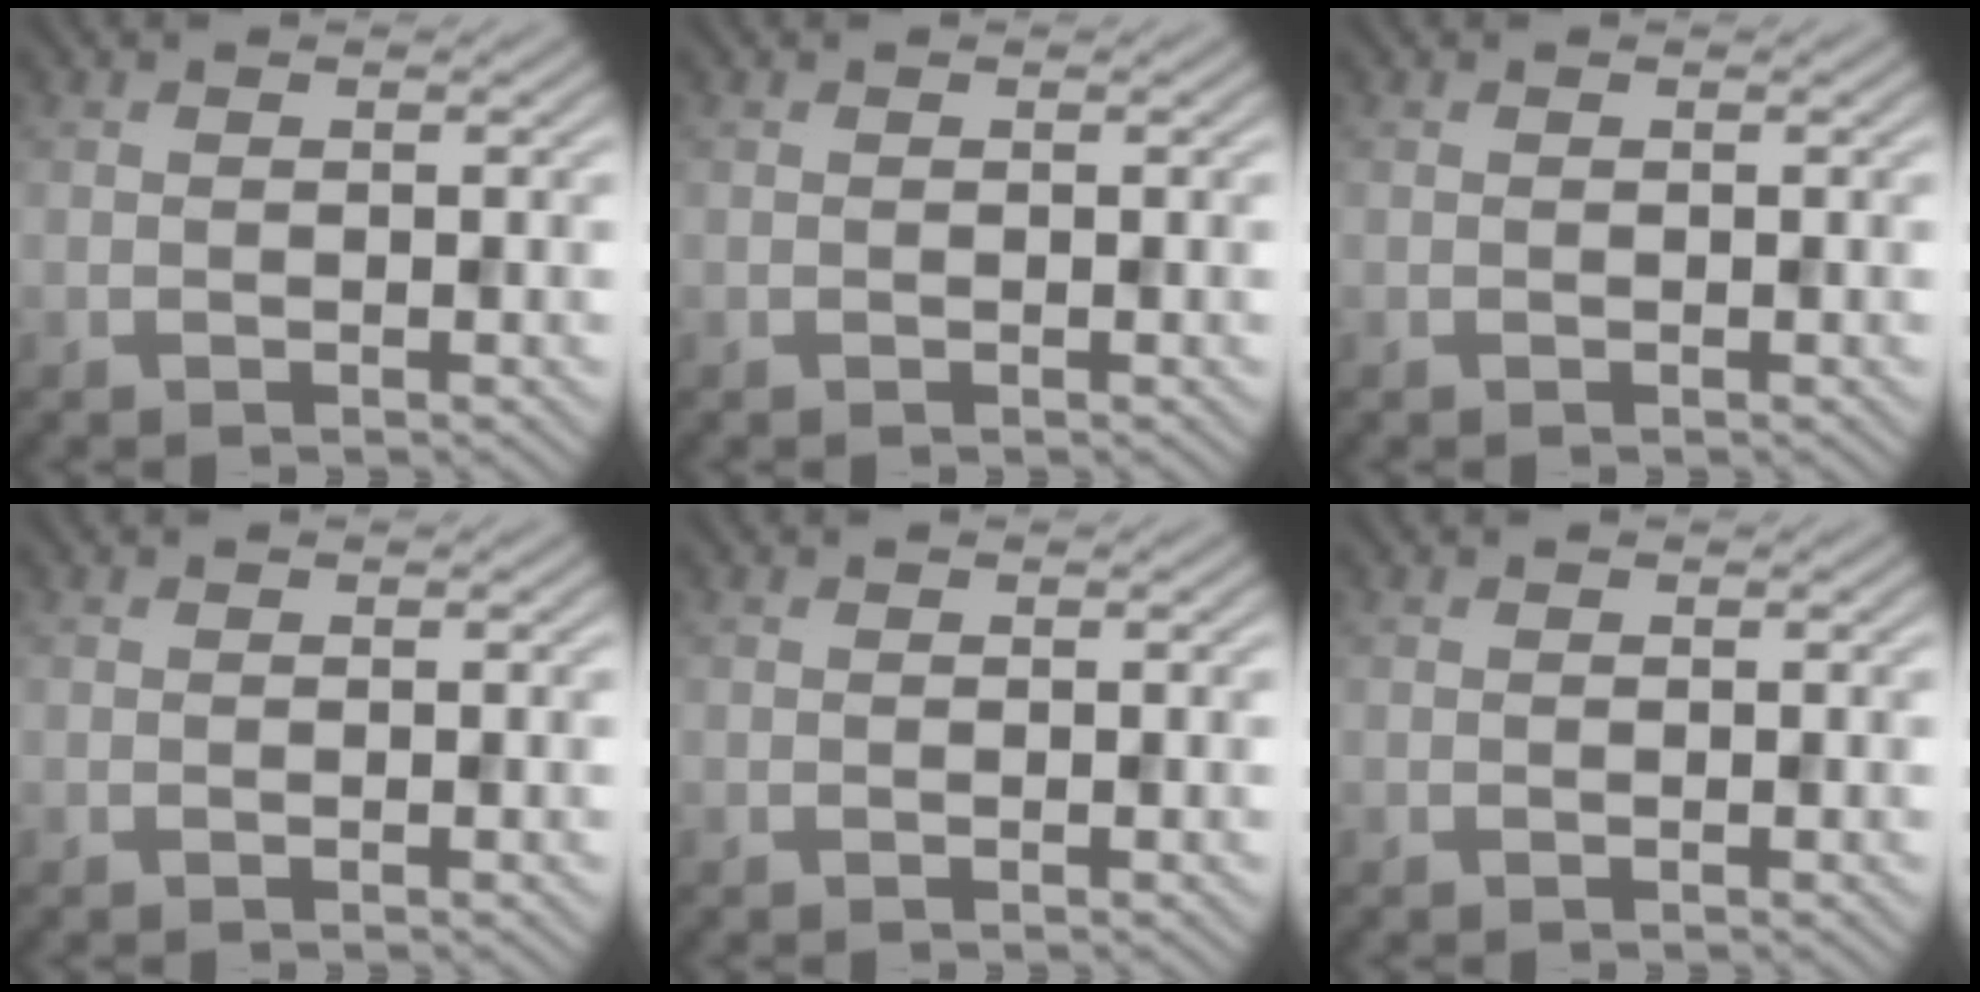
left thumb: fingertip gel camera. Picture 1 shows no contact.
{"total": 0.0}
{"total": 0.0}
{"total": 0.0}
{"total": 0.0}
{"total": 0.0}